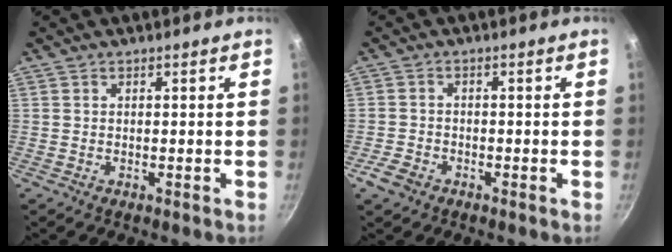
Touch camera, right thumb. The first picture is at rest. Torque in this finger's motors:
{"motor_torque": [1.39, 0.59, -0.24, 0.00, 0.07]}